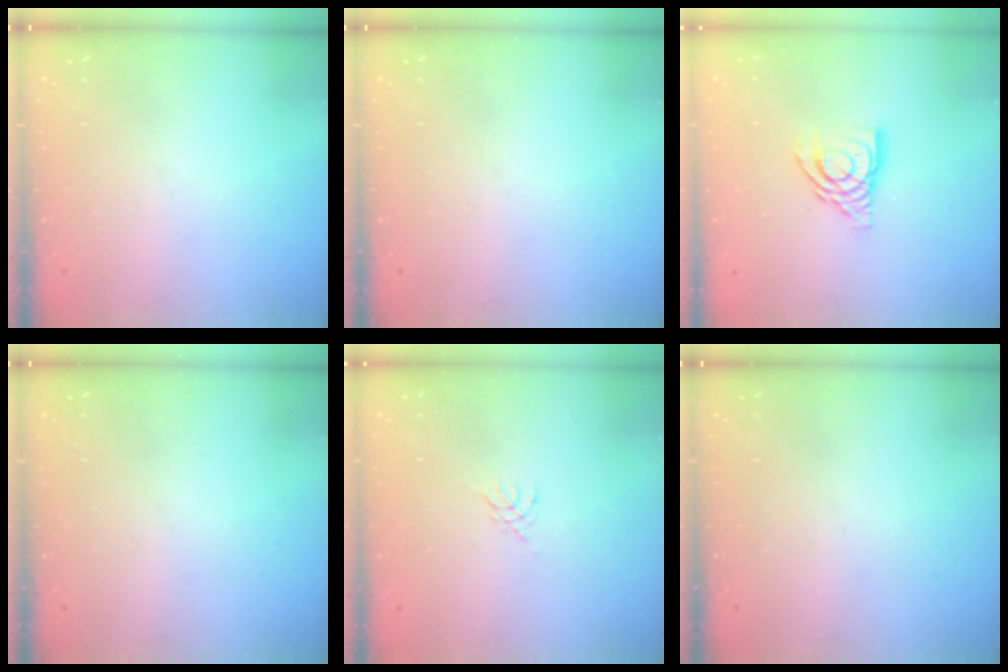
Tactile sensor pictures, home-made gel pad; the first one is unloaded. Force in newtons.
{"total": 0.0}
{"total": 11.8, "press": 11.7, "slide": 1.1}
{"total": 0.0}
{"total": 2.8, "press": 2.7, "slide": 0.6}
{"total": 0.0}